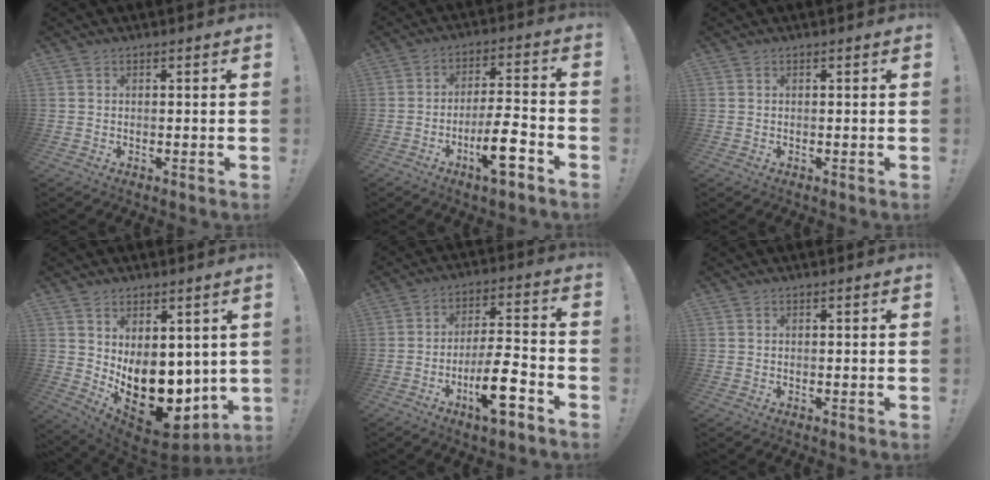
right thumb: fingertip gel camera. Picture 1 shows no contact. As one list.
[{"total": 11.8, "force": [-5.8, 3.0, 9.8], "torque": [-0.155, 0.026, -0.098]}, {"total": 0.0}, {"total": 15.3, "force": [-1.8, 10.8, 10.7], "torque": [-0.135, -0.012, -0.006]}, {"total": 13.5, "force": [-6.4, 4.1, 11.1], "torque": [-0.180, 0.036, -0.105]}, {"total": 0.0}]